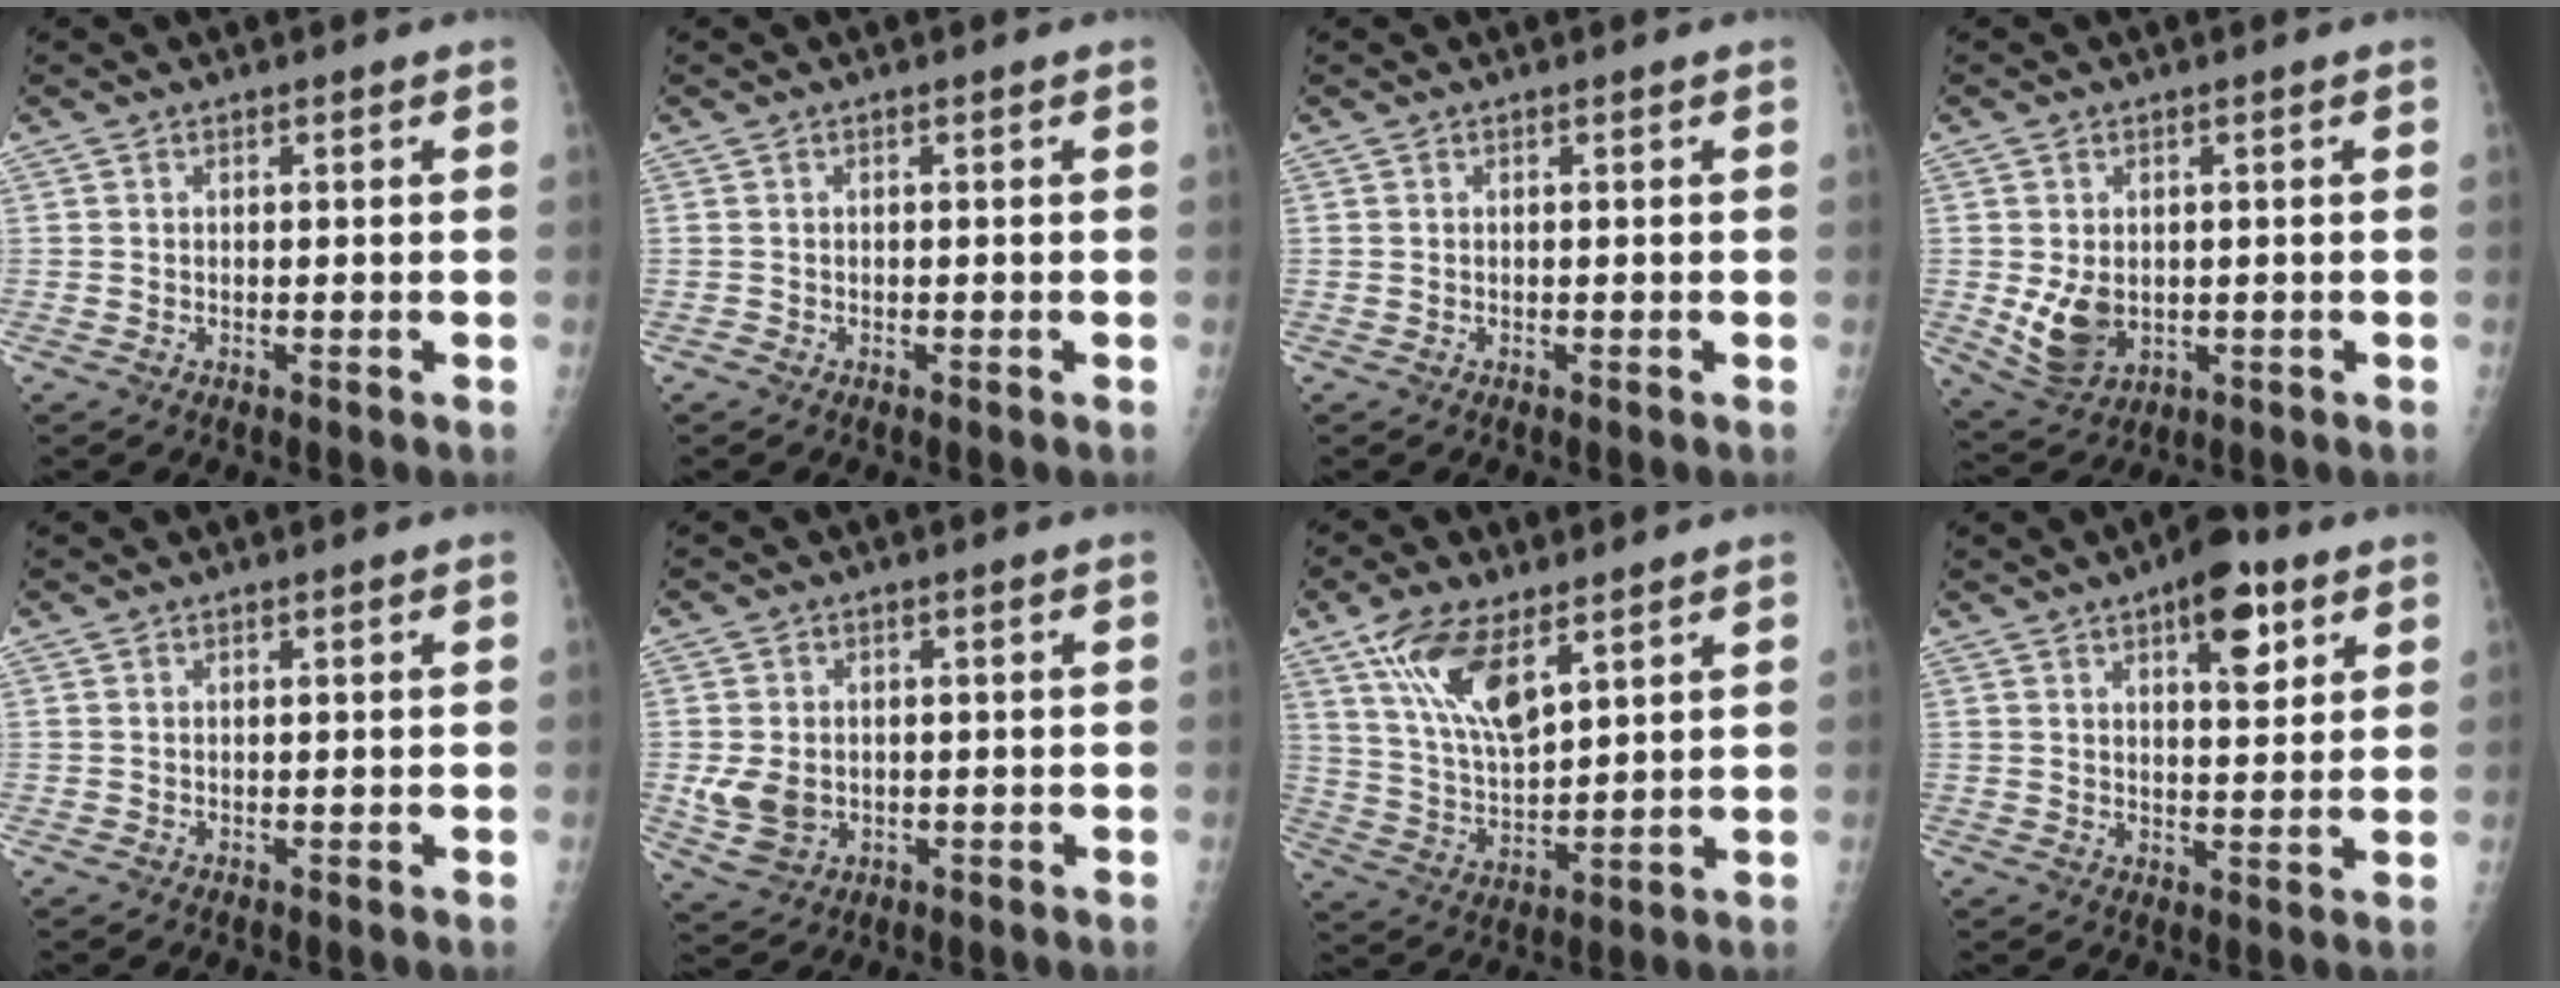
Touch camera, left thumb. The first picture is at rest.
{"total": 0.0}
{"total": 0.0}
{"total": 6.9, "force": [-0.4, 5.0, 4.8], "torque": [-0.076, -0.012, 0.011]}
{"total": 0.0}
{"total": 6.2, "force": [-0.7, 4.9, 3.7], "torque": [-0.059, -0.004, 0.000]}
{"total": 12.6, "force": [7.1, 4.9, 9.2], "torque": [-0.163, -0.028, 0.145]}
{"total": 9.2, "force": [4.7, 3.8, 6.9], "torque": [-0.078, -0.019, 0.064]}